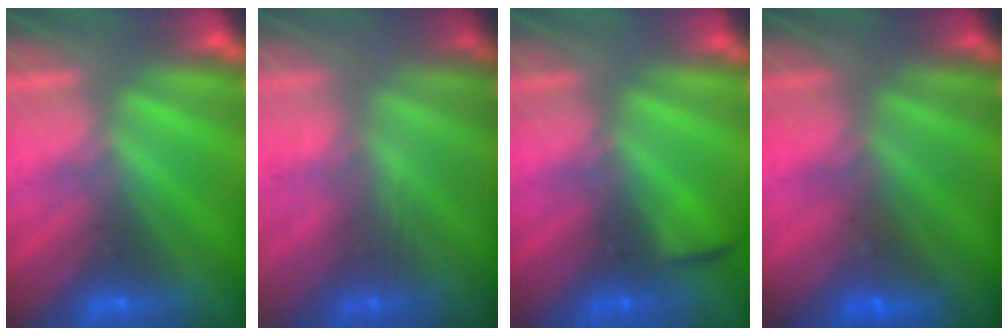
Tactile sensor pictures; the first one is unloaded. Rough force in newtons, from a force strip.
{"total": 2.9}
{"total": 1.8}
{"total": 1.5}